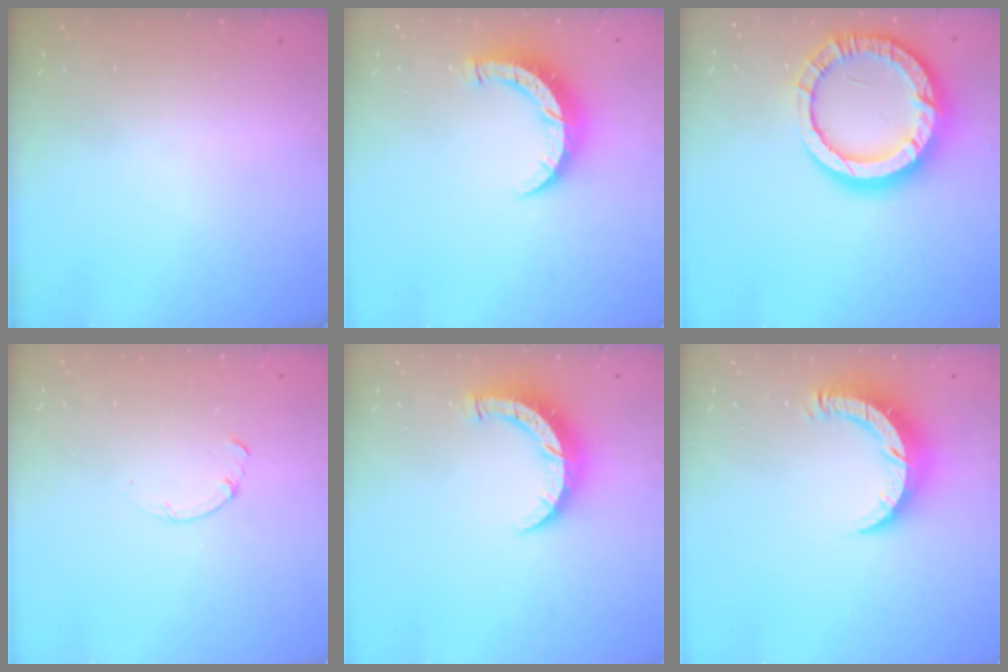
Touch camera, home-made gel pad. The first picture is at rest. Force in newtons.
{"total": 8.3, "press": 8.3, "slide": 0.4}
{"total": 18.9, "press": 18.9, "slide": 1.7}
{"total": 0.0}
{"total": 8.3, "press": 8.3, "slide": 0.4}
{"total": 9.4, "press": 9.4, "slide": 0.7}